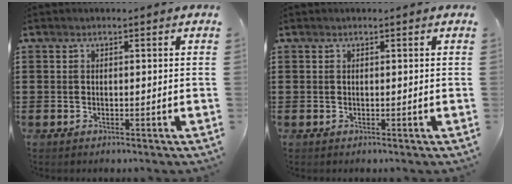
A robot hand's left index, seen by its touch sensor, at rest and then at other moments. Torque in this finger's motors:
{"motor_torque": [1.67, -0.47, -0.15, 0.00]}